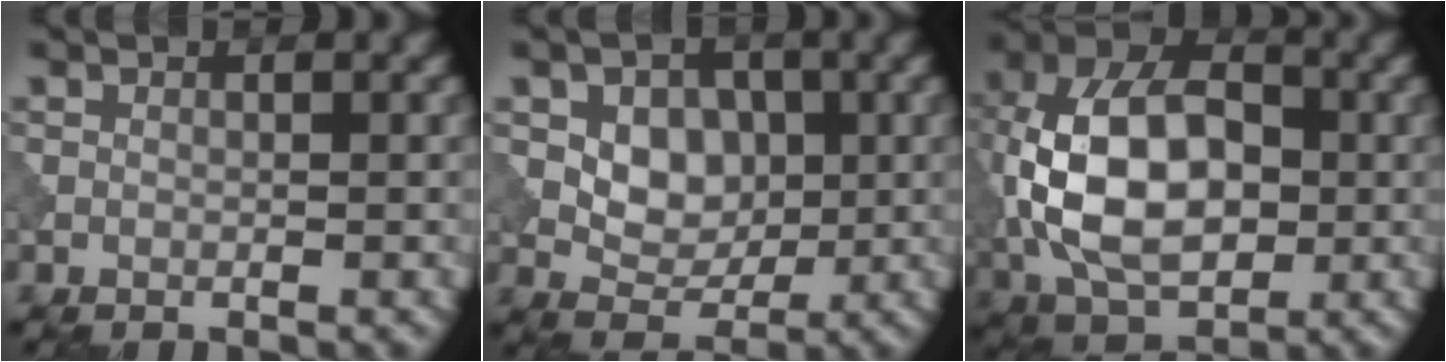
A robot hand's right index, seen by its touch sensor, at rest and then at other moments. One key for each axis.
{"total": 4.3, "fx": 0.5, "fy": 3.3, "fz": 2.8, "tx": -0.044, "ty": -0.005, "tz": 0.003}
{"total": 11.9, "fx": -0.6, "fy": 7.6, "fz": 9.2, "tx": -0.182, "ty": 0.014, "tz": -0.025}